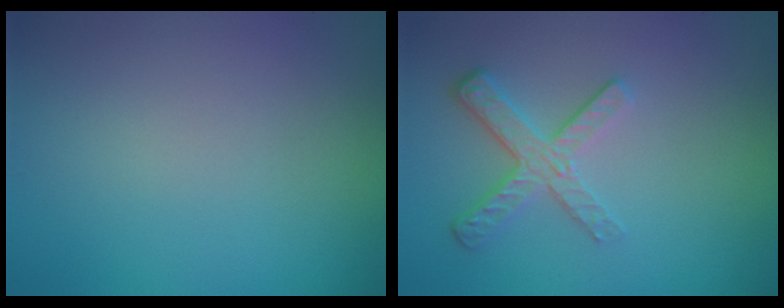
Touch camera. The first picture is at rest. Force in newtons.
{"total": 3.0, "press": 2.3, "slide": 1.9}